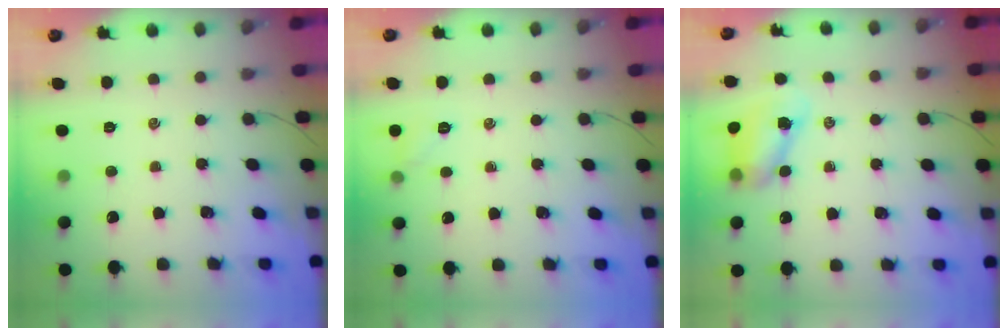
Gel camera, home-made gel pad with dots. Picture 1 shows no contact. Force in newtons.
{"total": 5.0, "press": 4.7, "slide": 1.5}
{"total": 7.5, "press": 7.4, "slide": 1.0}